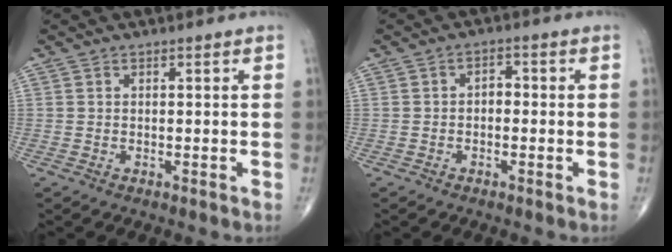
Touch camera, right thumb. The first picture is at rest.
{"total": 2.4, "force": [-0.3, 1.6, 1.8], "torque": [-0.014, 0.011, -0.012]}